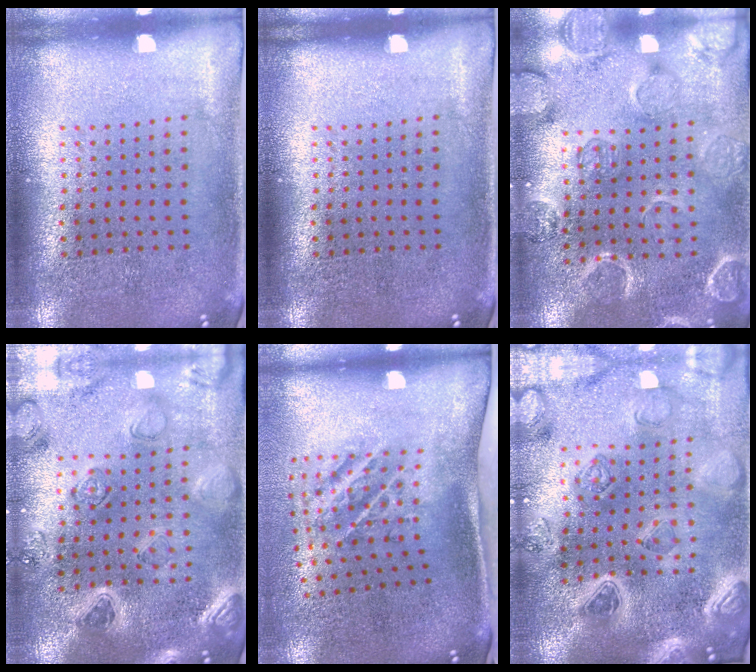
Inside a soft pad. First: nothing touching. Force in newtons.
{"total": 0.0}
{"total": 2.3, "press": 2.3, "slide": 0.4}
{"total": 2.2, "press": 2.2, "slide": 0.5}
{"total": 2.2, "press": 1.3, "slide": 1.9}
{"total": 3.7, "press": 3.4, "slide": 1.4}